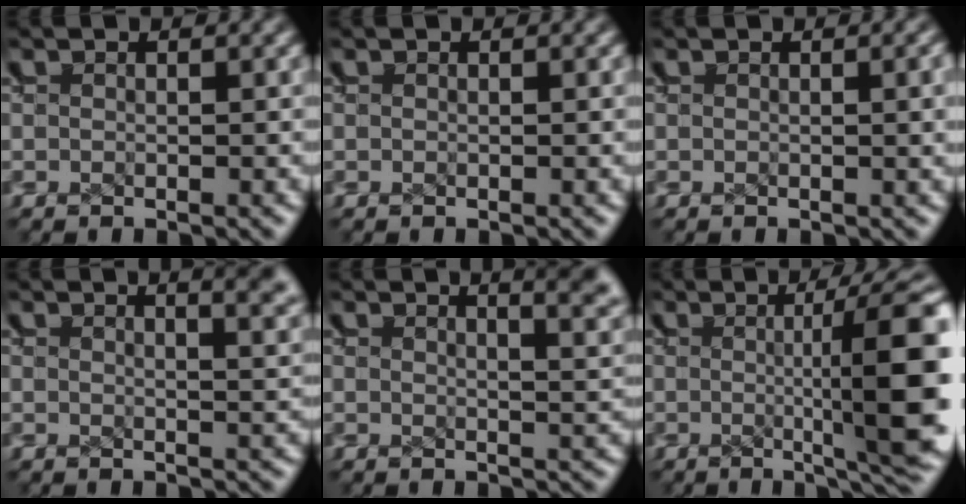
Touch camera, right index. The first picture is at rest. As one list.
[{"total": 0.0}, {"total": 0.5, "force": [0.2, -0.3, 0.3], "torque": [-0.008, 0.000, 0.008]}, {"total": 5.1, "force": [3.5, 1.6, 3.3], "torque": [-0.032, 0.014, 0.045]}, {"total": 6.7, "force": [4.2, 2.5, 4.6], "torque": [-0.041, 0.022, 0.051]}, {"total": 9.8, "force": [-2.6, 1.8, 9.3], "torque": [-0.079, 0.010, -0.036]}]